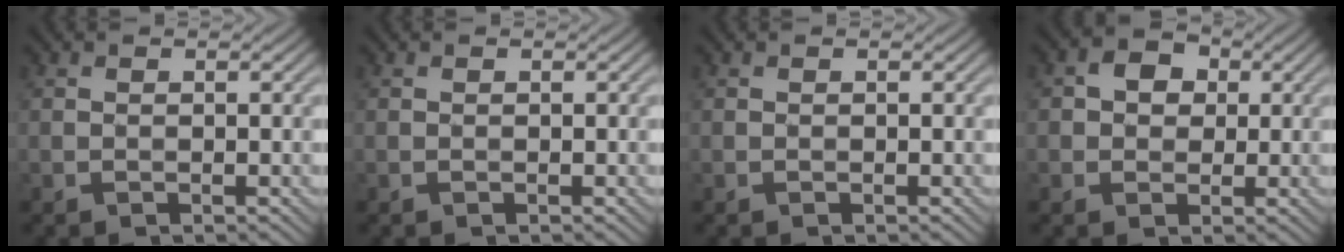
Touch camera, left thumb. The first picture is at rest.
{"total": 0.0}
{"total": 0.0}
{"total": 3.9, "force": [0.8, 3.3, 1.9], "torque": [-0.036, 0.012, 0.004]}